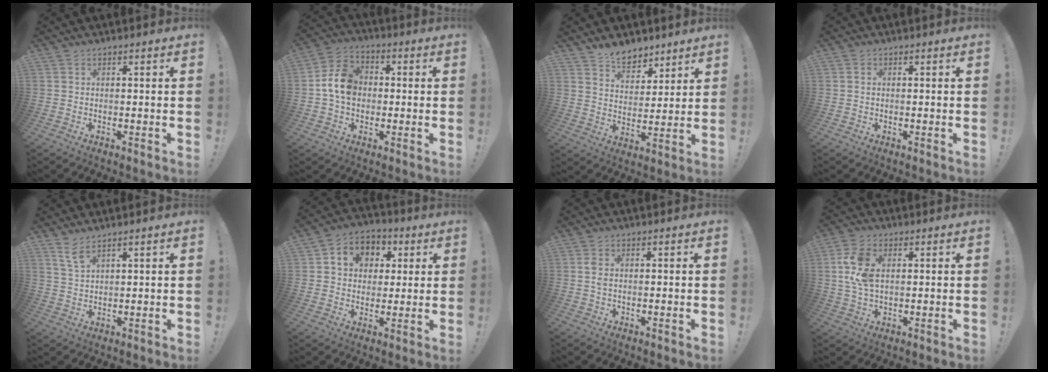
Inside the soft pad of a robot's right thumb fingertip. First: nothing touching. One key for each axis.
{"total": 10.8, "fx": 0.3, "fy": 8.5, "fz": 6.6, "tx": -0.102, "ty": 0.016, "tz": 0.011}
{"total": 8.9, "fx": 7.1, "fy": 4.8, "fz": 2.5, "tx": -0.040, "ty": -0.051, "tz": 0.137}
{"total": 0.7, "fx": 0.2, "fy": 0.5, "fz": 0.4, "tx": -0.006, "ty": 0.002, "tz": 0.003}
{"total": 4.8, "fx": 3.5, "fy": 1.1, "fz": 3.0, "tx": -0.062, "ty": -0.015, "tz": 0.063}
{"total": 9.0, "fx": 2.2, "fy": 8.0, "fz": 3.4, "tx": -0.049, "ty": -0.002, "tz": 0.048}
{"total": 2.0, "fx": 0.3, "fy": 1.0, "fz": 1.7, "tx": -0.042, "ty": 0.007, "tz": 0.007}
{"total": 9.5, "fx": 1.8, "fy": 5.7, "fz": 7.4, "tx": -0.150, "ty": -0.002, "tz": 0.034}